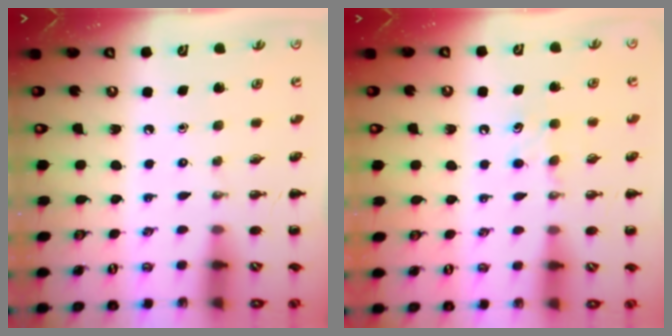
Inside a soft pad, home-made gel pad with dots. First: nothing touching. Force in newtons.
{"total": 6.2, "press": 6.0, "slide": 1.6}